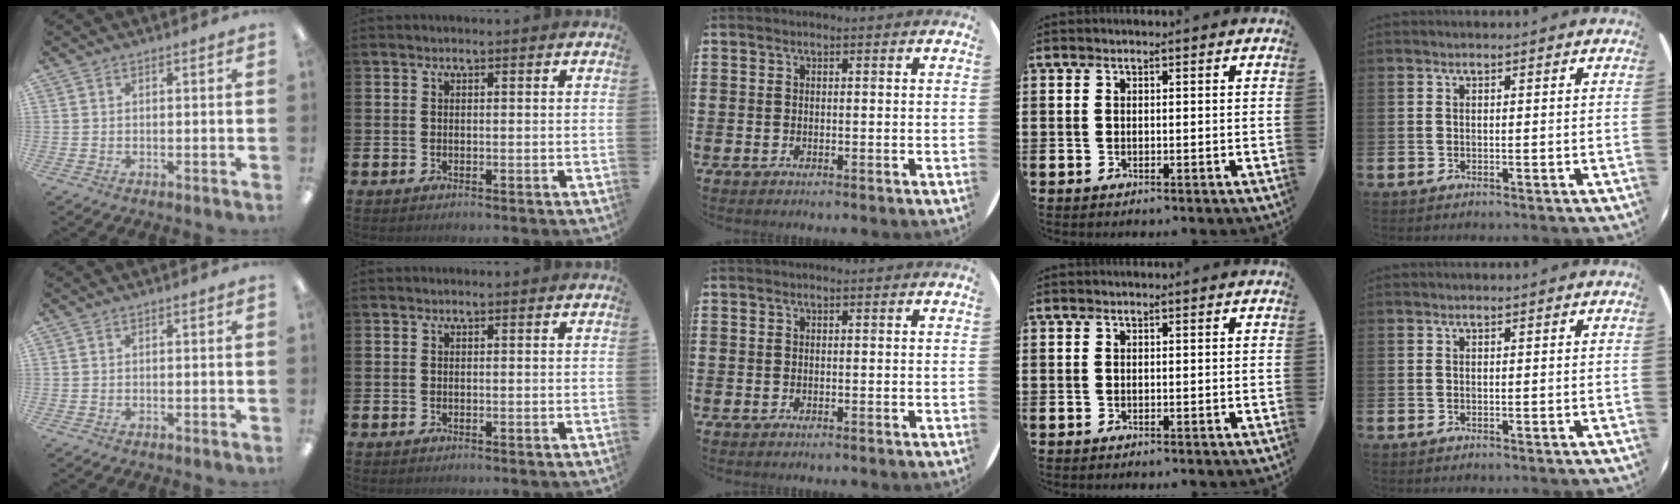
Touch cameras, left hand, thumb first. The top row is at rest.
{}